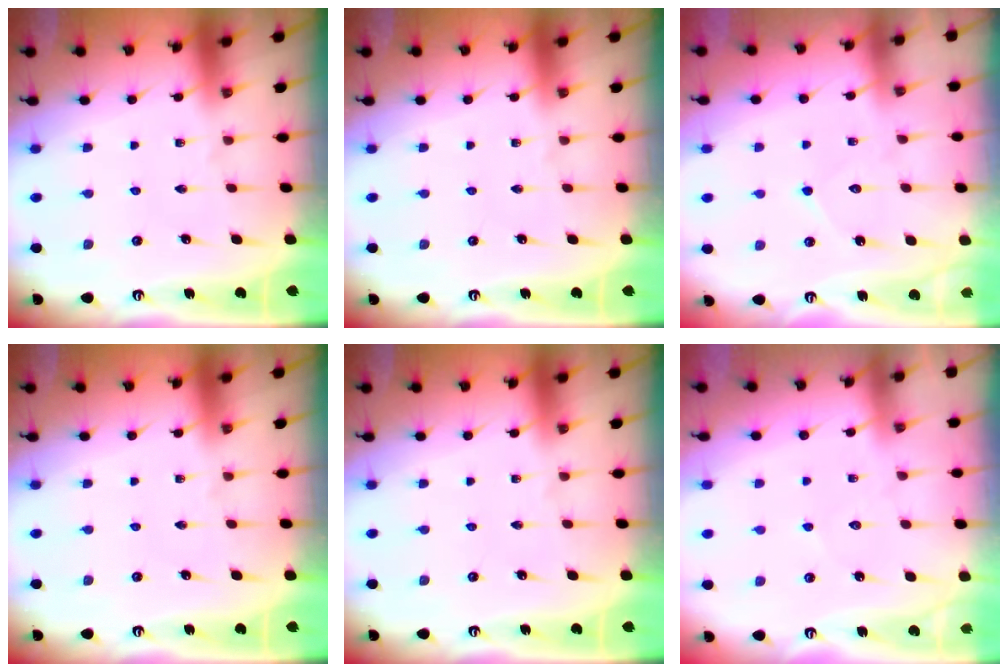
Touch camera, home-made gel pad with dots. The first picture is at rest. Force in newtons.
{"total": 0.0}
{"total": 6.3, "press": 6.3, "slide": 0.5}
{"total": 0.0}
{"total": 0.0}
{"total": 4.0, "press": 4.0, "slide": 0.5}